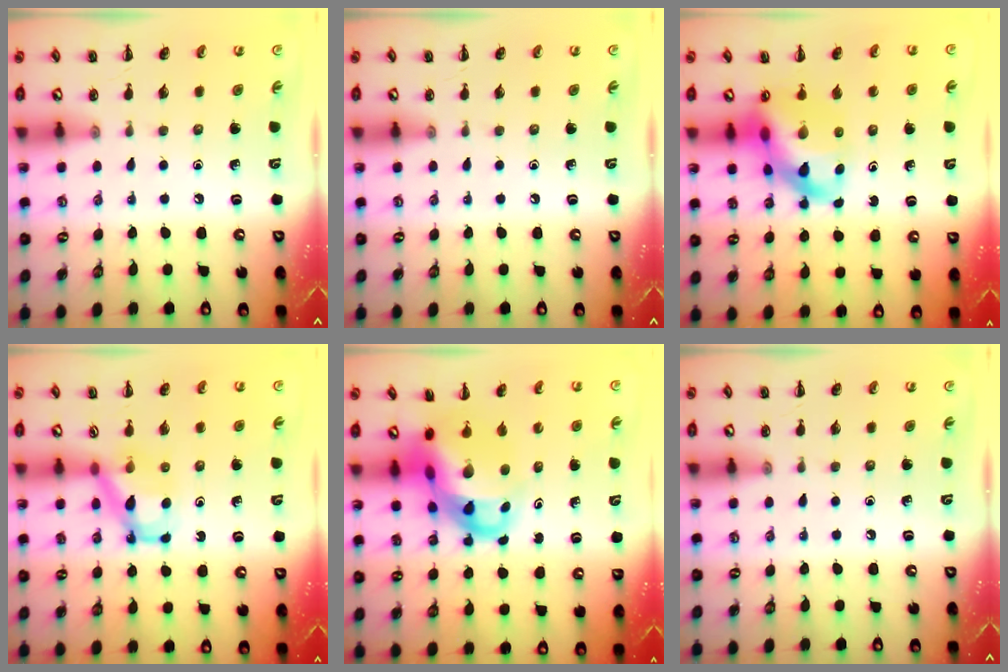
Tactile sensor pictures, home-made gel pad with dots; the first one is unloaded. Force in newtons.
{"total": 0.0}
{"total": 13.8, "press": 13.3, "slide": 3.7}
{"total": 5.5, "press": 5.4, "slide": 0.6}
{"total": 9.8, "press": 9.4, "slide": 2.7}
{"total": 0.0}